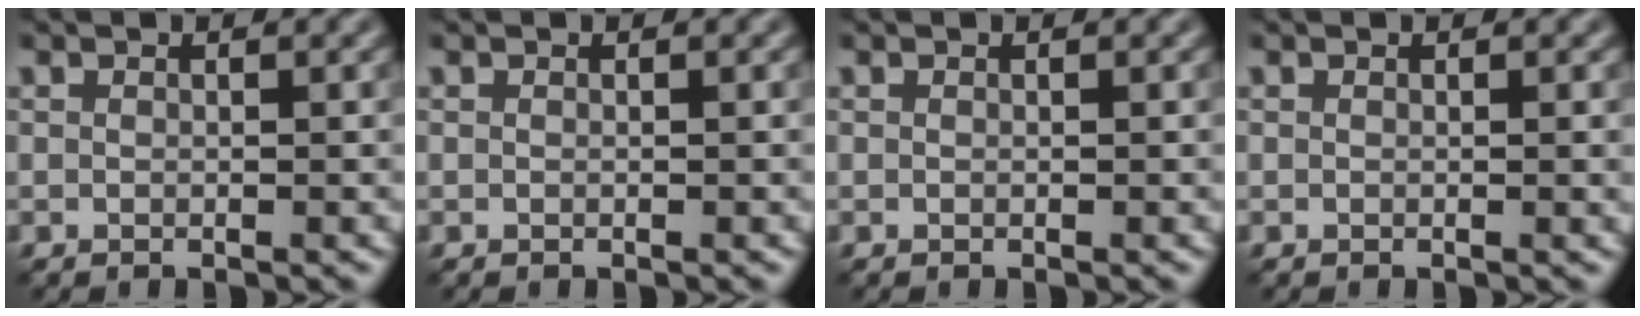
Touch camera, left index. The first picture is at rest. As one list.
[{"total": 0.0}, {"total": 0.0}, {"total": 0.5, "force": [0.0, 0.1, 0.5], "torque": [-0.004, -0.001, -0.001]}]